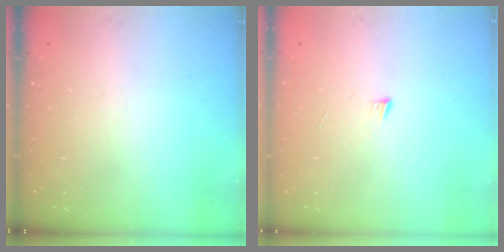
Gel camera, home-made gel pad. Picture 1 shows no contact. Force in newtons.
{"total": 3.0, "press": 3.0, "slide": 0.3}